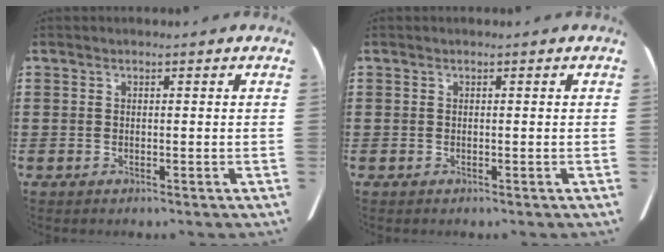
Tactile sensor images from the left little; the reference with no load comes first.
{"total": 0.0}